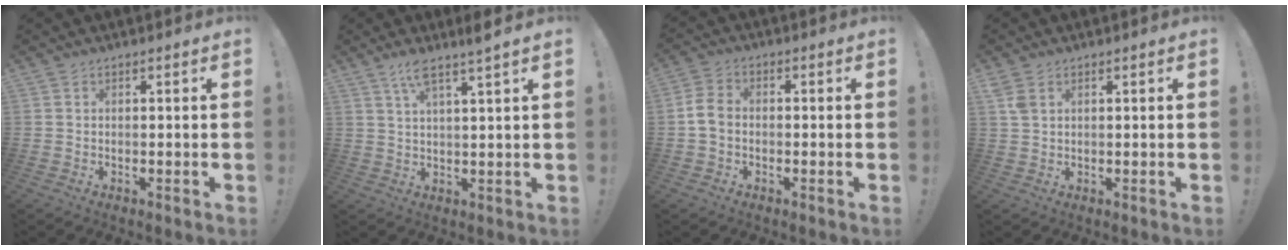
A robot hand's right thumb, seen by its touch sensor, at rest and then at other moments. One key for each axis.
{"total": 5.9, "fx": 4.0, "fy": -0.5, "fz": 4.3, "tx": -0.083, "ty": -0.014, "tz": 0.065}
{"total": 5.4, "fx": -0.9, "fy": 4.0, "fz": 3.4, "tx": -0.070, "ty": 0.016, "tz": -0.013}
{"total": 3.1, "fx": 1.6, "fy": 1.7, "fz": 2.1, "tx": -0.039, "ty": -0.002, "tz": 0.031}